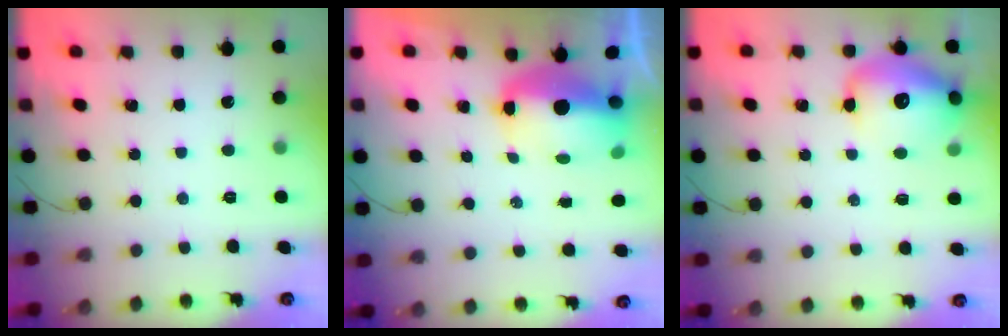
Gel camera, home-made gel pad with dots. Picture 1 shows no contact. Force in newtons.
{"total": 8.7, "press": 8.6, "slide": 1.7}
{"total": 14.3, "press": 13.9, "slide": 3.1}